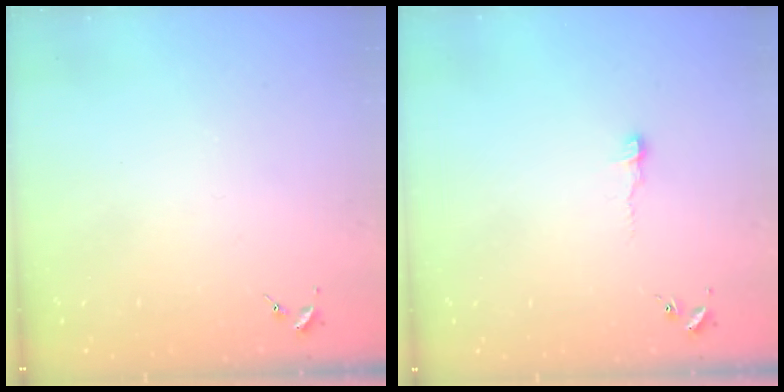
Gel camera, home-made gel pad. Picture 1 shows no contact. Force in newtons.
{"total": 3.4, "press": 3.4, "slide": 0.2}